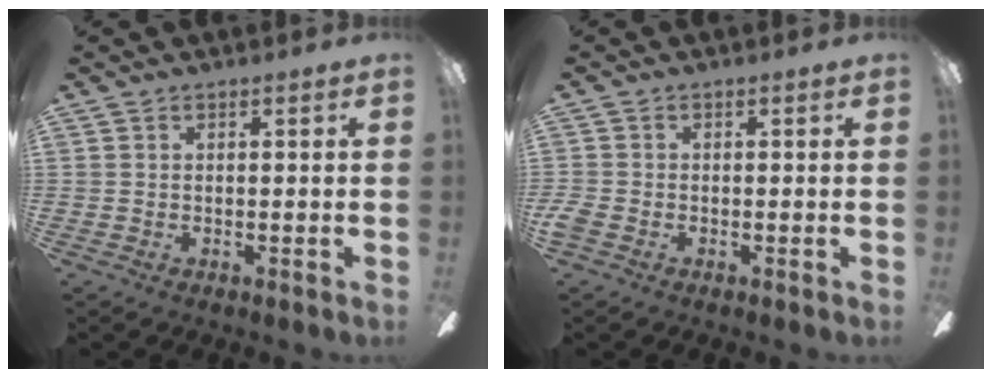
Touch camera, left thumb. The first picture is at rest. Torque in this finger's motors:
{"motor_torque": [-0.04, 0.05, -0.03, -0.05, 0.00]}